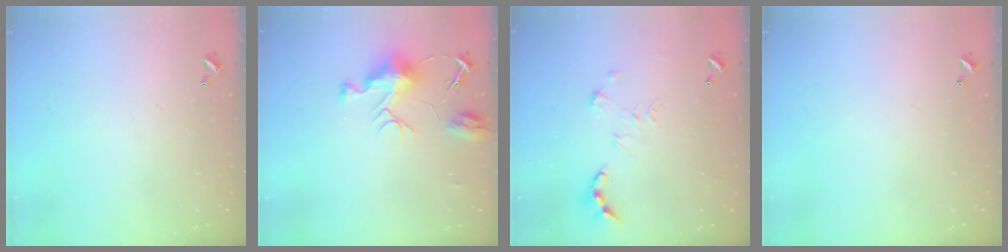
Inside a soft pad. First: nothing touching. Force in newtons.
{"total": 9.1, "press": 9.1, "slide": 0.7}
{"total": 0.0}
{"total": 0.0}